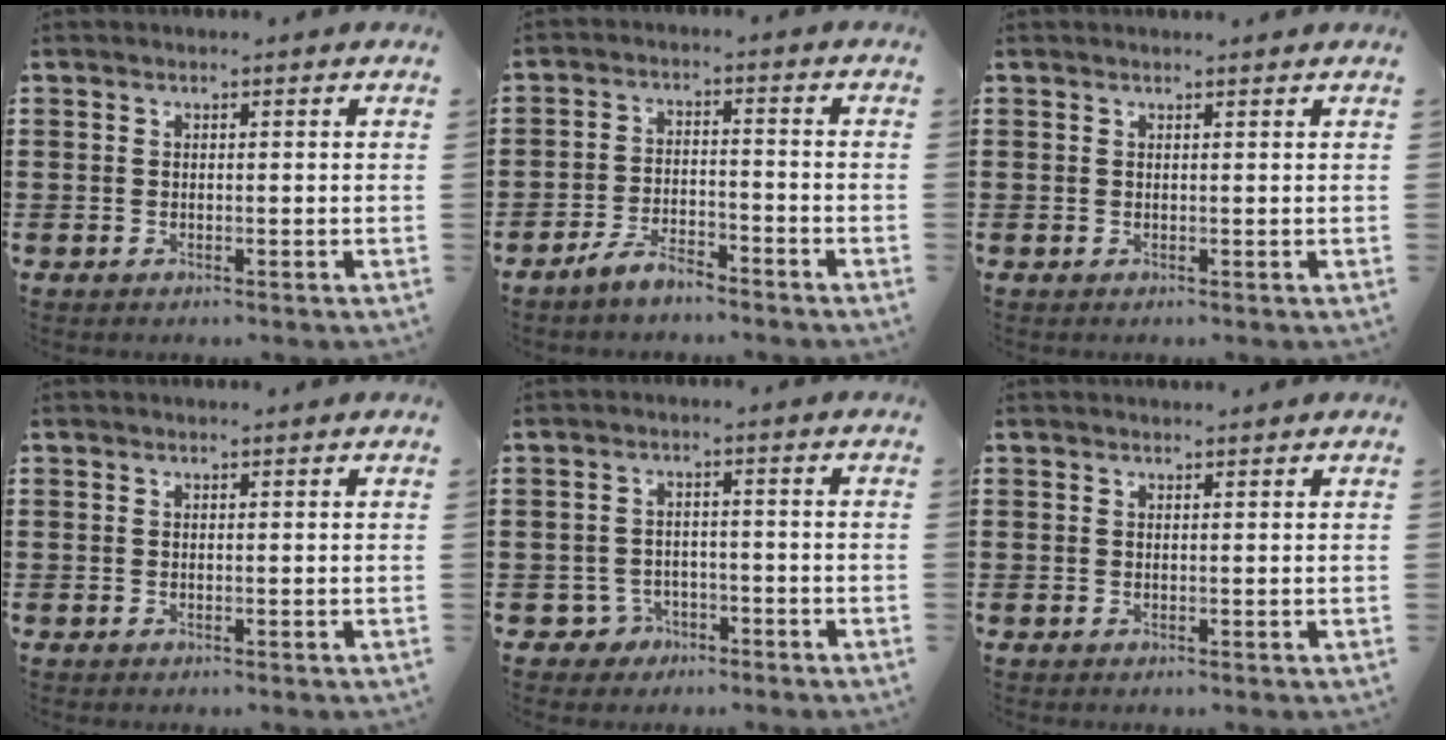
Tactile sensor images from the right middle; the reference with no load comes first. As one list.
[{"total": 4.7, "force": [-4.2, 1.1, 1.8], "torque": [-0.044, 0.005, -0.088]}, {"total": 0.6, "force": [0.5, -0.1, 0.1], "torque": [-0.003, 0.001, 0.010]}, {"total": 0.0}, {"total": 3.1, "force": [-2.3, 2.0, 0.6], "torque": [-0.027, 0.000, -0.053]}, {"total": 0.6, "force": [0.6, -0.1, 0.0], "torque": [-0.002, -0.001, 0.011]}]